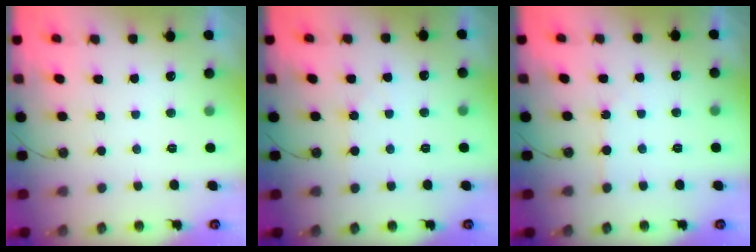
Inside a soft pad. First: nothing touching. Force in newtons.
{"total": 2.1, "press": 2.0, "slide": 0.5}
{"total": 1.8, "press": 1.8, "slide": 0.4}